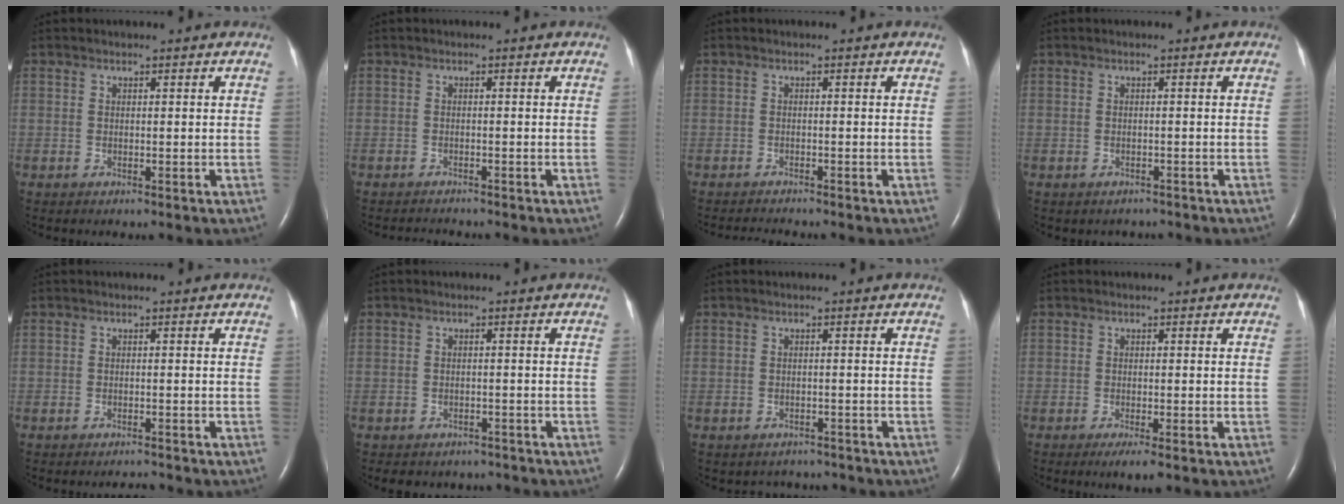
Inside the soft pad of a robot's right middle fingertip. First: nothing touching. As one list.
[{"total": 2.3, "force": [-2.3, 0.1, 0.3], "torque": [-0.005, -0.009, -0.031]}, {"total": 2.7, "force": [-2.6, -0.2, 0.6], "torque": [-0.009, -0.012, -0.039]}, {"total": 2.1, "force": [-1.7, 1.1, 0.1], "torque": [-0.008, 0.004, -0.022]}, {"total": 1.2, "force": [-1.1, 0.1, 0.2], "torque": [-0.006, -0.005, -0.013]}, {"total": 5.7, "force": [-5.0, 2.7, 0.6], "torque": [-0.008, 0.007, -0.054]}, {"total": 3.0, "force": [-2.7, 1.4, -0.3], "torque": [-0.003, 0.008, -0.037]}, {"total": 2.3, "force": [-1.4, 0.2, 1.8], "torque": [-0.031, -0.007, -0.023]}]